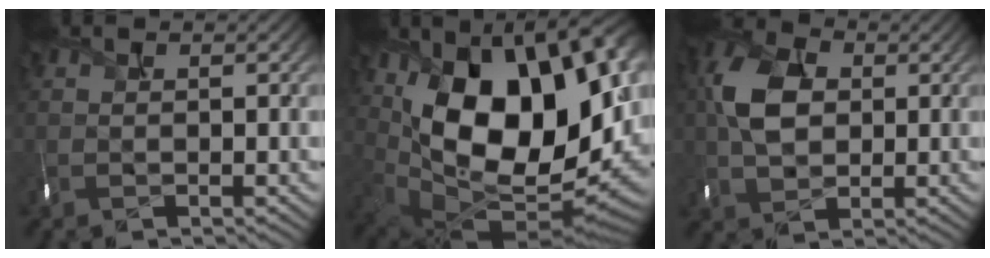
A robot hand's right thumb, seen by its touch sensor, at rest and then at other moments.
{"total": 19.9, "force": [4.9, 11.3, 15.7], "torque": [-0.283, -0.010, 0.106]}
{"total": 6.5, "force": [0.9, 4.9, 4.2], "torque": [-0.102, -0.002, 0.016]}